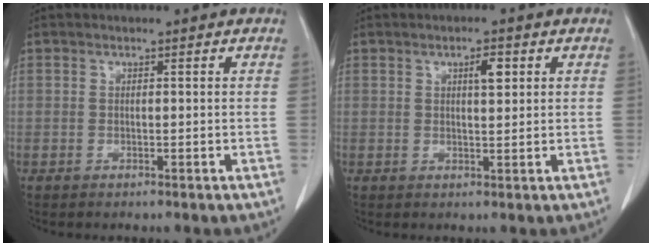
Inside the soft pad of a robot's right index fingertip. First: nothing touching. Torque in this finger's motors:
{"motor_torque": [0.06, 0.03, 0.04, 0.01]}